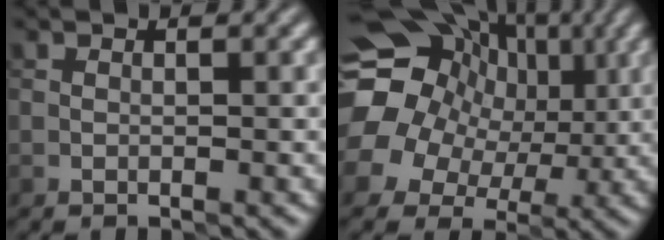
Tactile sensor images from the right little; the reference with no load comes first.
{"total": 17.3, "force": [3.8, 14.6, 8.6], "torque": [-0.171, 0.042, 0.037]}